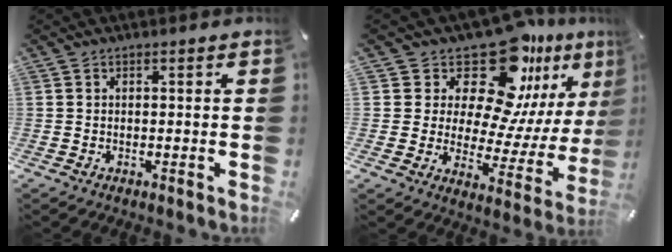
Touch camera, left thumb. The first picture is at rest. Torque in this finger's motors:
{"motor_torque": [0.93, -0.06, 0.27, -0.05, -0.03]}